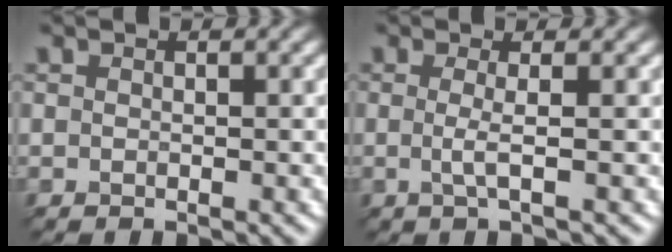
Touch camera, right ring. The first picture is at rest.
{"total": 1.0, "force": [-0.1, -0.3, 0.9], "torque": [-0.030, -0.001, 0.005]}